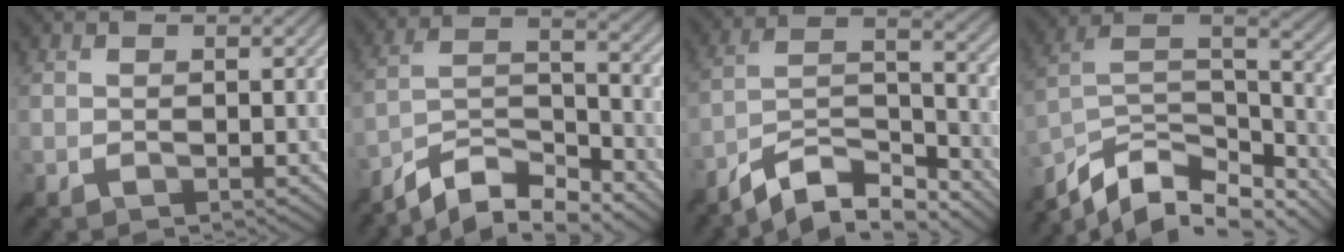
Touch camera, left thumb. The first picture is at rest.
{"total": 9.8, "force": [-8.4, 2.3, 4.5], "torque": [-0.083, 0.009, -0.161]}
{"total": 10.1, "force": [-8.4, 2.5, 5.1], "torque": [-0.093, 0.007, -0.161]}
{"total": 14.1, "force": [-10.2, 6.1, 7.7], "torque": [-0.189, -0.016, -0.170]}